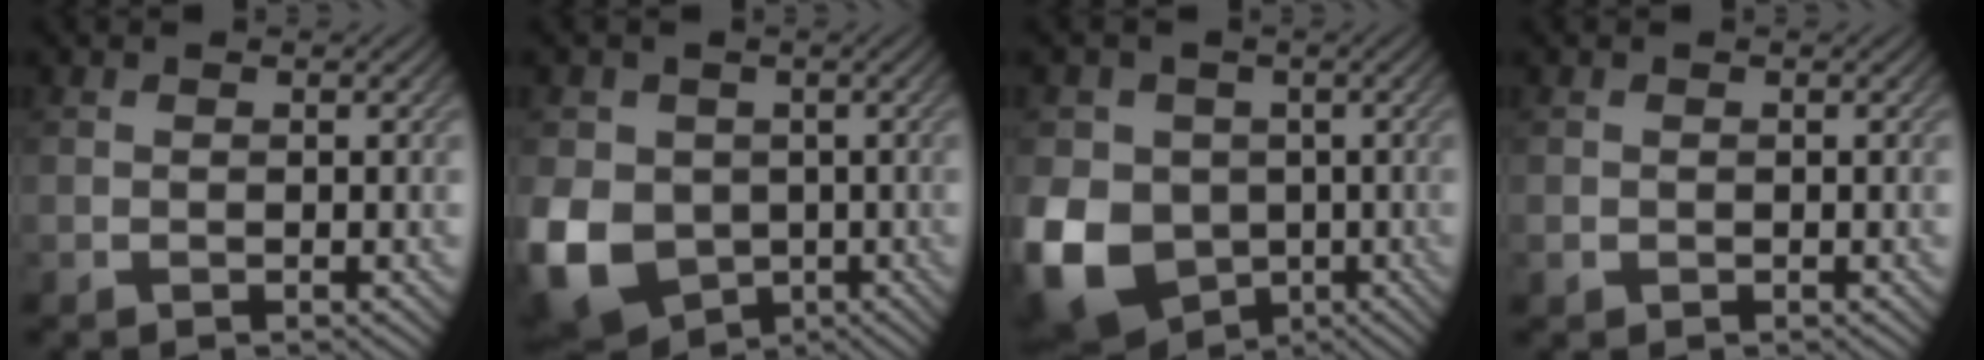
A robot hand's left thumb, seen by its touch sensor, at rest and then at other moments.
{"total": 11.8, "force": [-2.2, 9.8, 6.1], "torque": [-0.171, -0.040, -0.047]}
{"total": 15.0, "force": [-3.6, 12.6, 7.2], "torque": [-0.200, -0.036, -0.083]}
{"total": 0.7, "force": [-0.1, 0.6, 0.1], "torque": [-0.003, -0.005, -0.003]}